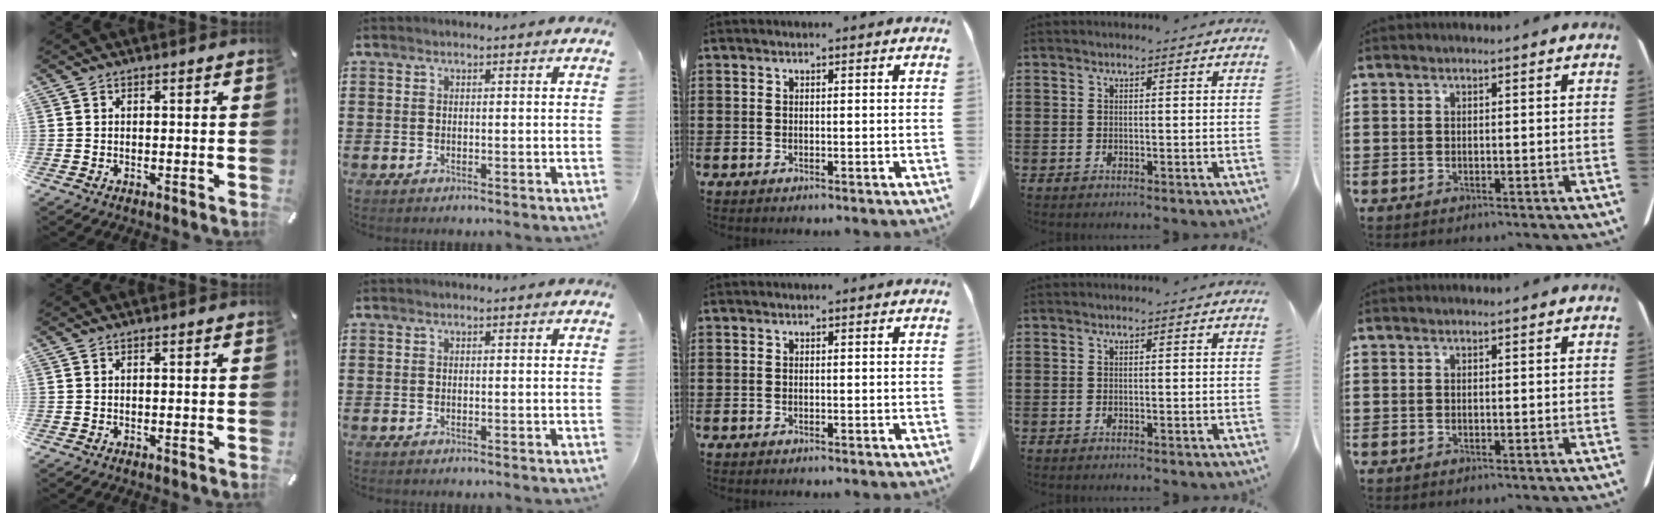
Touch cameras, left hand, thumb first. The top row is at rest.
{}